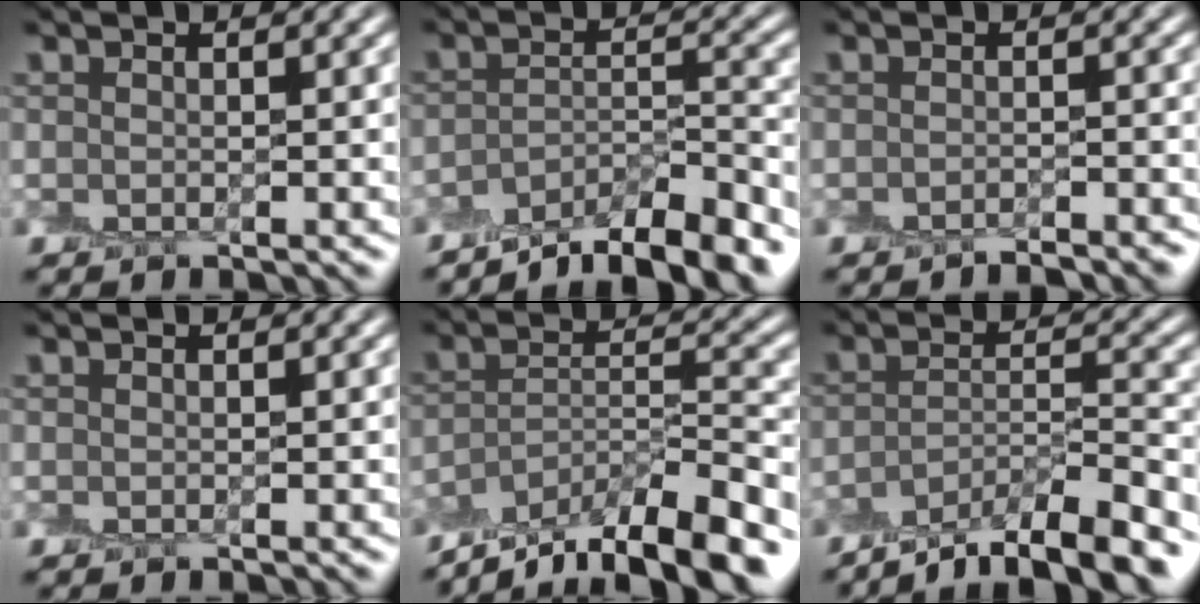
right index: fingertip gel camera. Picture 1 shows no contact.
{"total": 7.6, "force": [-6.2, 2.0, 4.0], "torque": [-0.058, 0.002, -0.102]}
{"total": 2.2, "force": [-2.0, 0.4, 0.8], "torque": [0.003, 0.003, -0.033]}
{"total": 0.0}
{"total": 11.1, "force": [-8.9, 3.1, 5.8], "torque": [-0.101, 0.005, -0.148]}
{"total": 8.3, "force": [-6.3, 2.2, 4.8], "torque": [-0.072, 0.000, -0.109]}